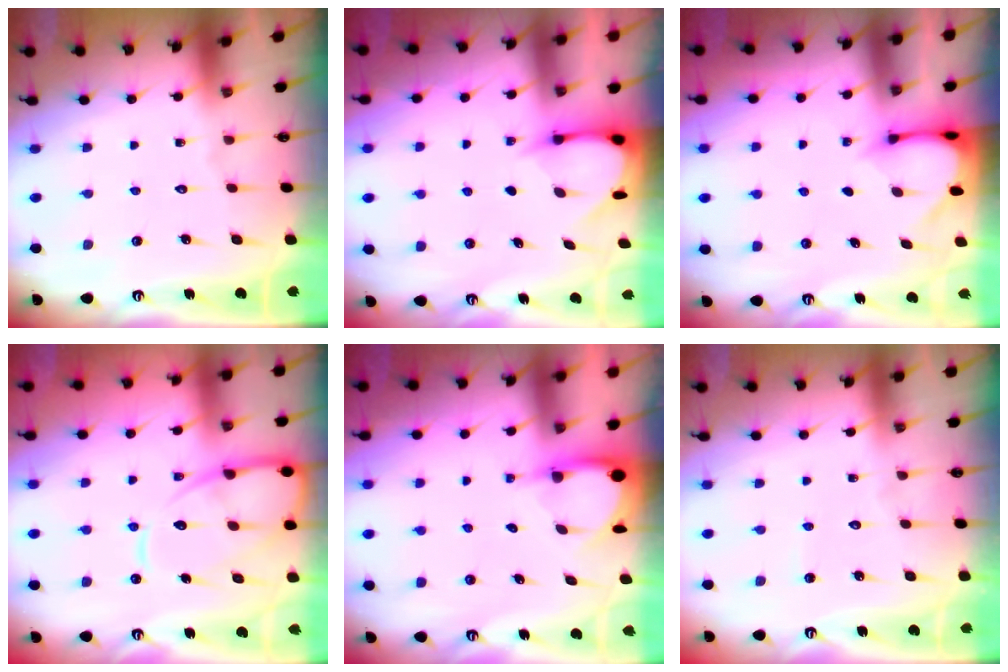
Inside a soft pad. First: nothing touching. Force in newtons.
{"total": 3.7, "press": 3.7, "slide": 0.3}
{"total": 3.3, "press": 3.3, "slide": 0.3}
{"total": 12.7, "press": 12.6, "slide": 1.4}
{"total": 3.4, "press": 3.4, "slide": 0.2}
{"total": 2.9, "press": 2.9, "slide": 0.3}